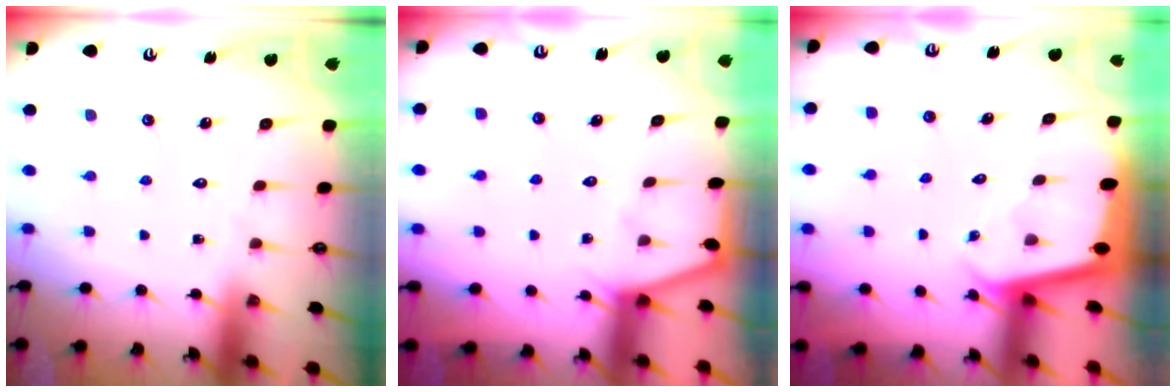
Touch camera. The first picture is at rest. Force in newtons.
{"total": 2.5, "press": 2.4, "slide": 0.4}
{"total": 1.7, "press": 1.7, "slide": 0.0}